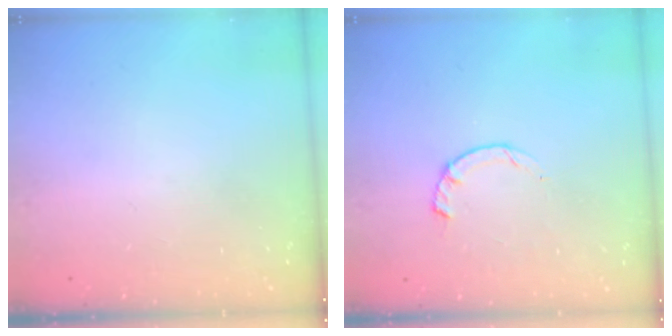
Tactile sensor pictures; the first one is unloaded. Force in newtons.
{"total": 2.3, "press": 2.3, "slide": 0.4}